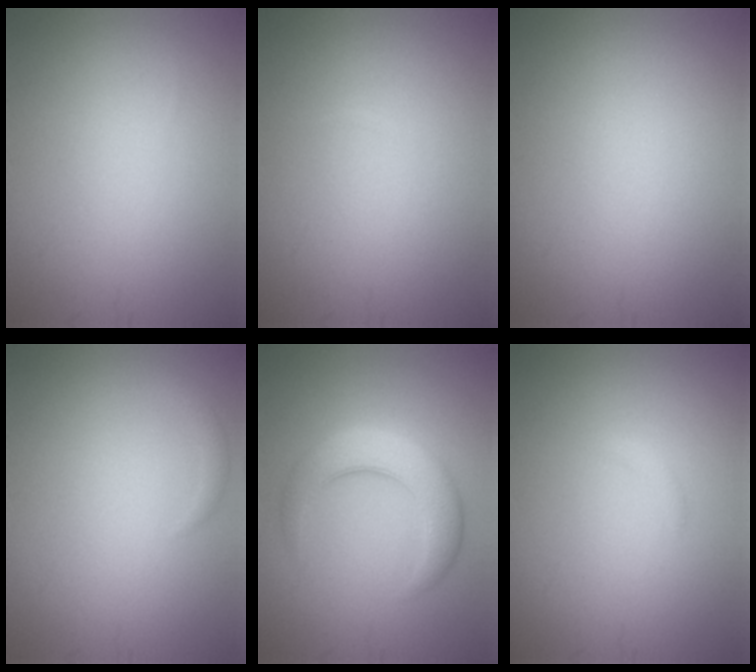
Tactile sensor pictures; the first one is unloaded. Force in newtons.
{"total": 0.0}
{"total": 0.0}
{"total": 0.9, "press": 0.9, "slide": 0.1}
{"total": 5.2, "press": 5.2, "slide": 0.3}
{"total": 0.6, "press": 0.6, "slide": 0.0}